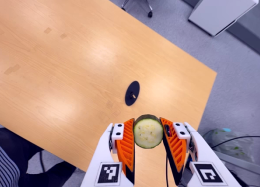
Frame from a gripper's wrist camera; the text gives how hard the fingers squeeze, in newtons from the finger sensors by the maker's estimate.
{"total": 10.5, "left": 10.1, "right": 10.8}